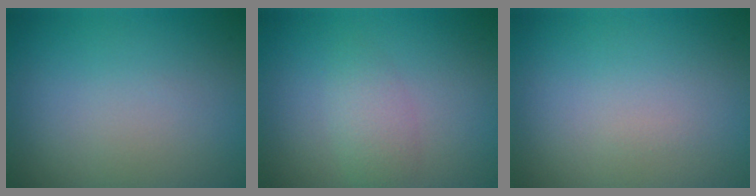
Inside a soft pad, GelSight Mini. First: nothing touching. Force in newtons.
{"total": 2.1, "press": 2.1, "slide": 0.1}
{"total": 0.0}